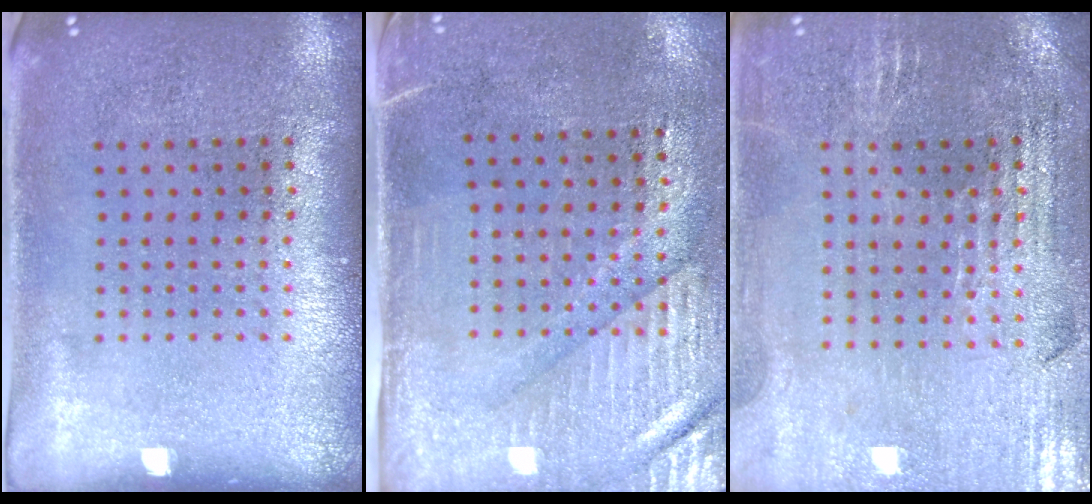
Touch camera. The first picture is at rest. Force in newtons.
{"total": 3.1, "press": 2.7, "slide": 1.5}
{"total": 1.8, "press": 1.7, "slide": 0.4}